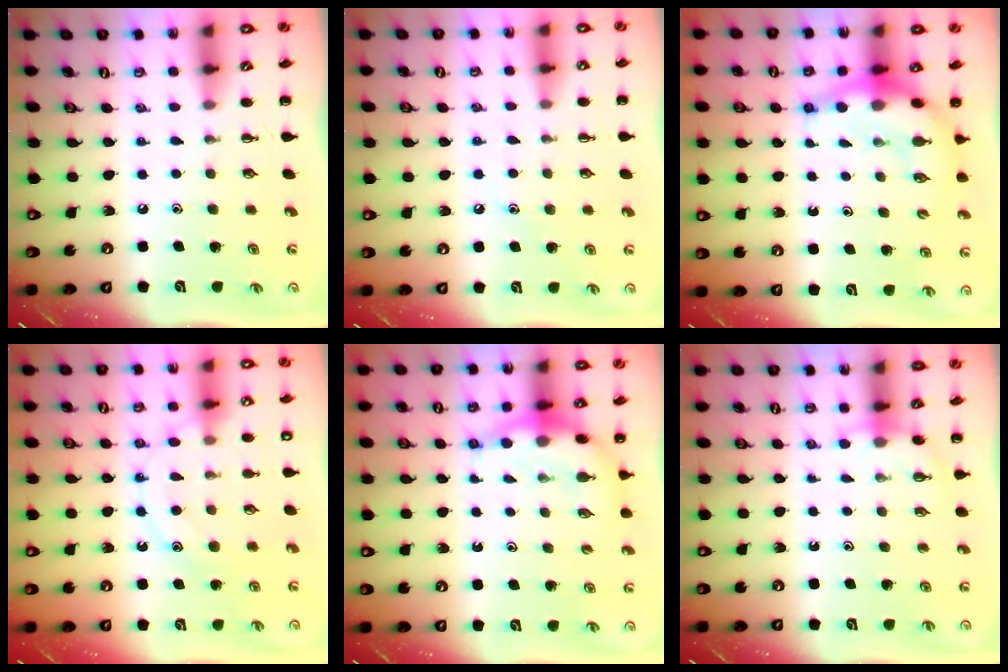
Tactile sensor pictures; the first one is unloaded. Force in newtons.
{"total": 7.5, "press": 7.3, "slide": 2.0}
{"total": 9.3, "press": 9.0, "slide": 2.2}
{"total": 12.8, "press": 12.8, "slide": 0.7}
{"total": 6.7, "press": 6.6, "slide": 1.2}
{"total": 3.8, "press": 3.7, "slide": 1.1}